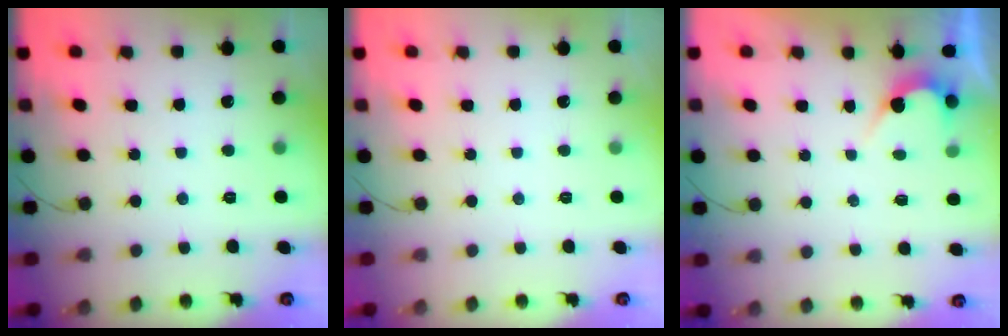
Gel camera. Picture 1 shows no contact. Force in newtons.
{"total": 0.0}
{"total": 2.7, "press": 2.7, "slide": 0.2}